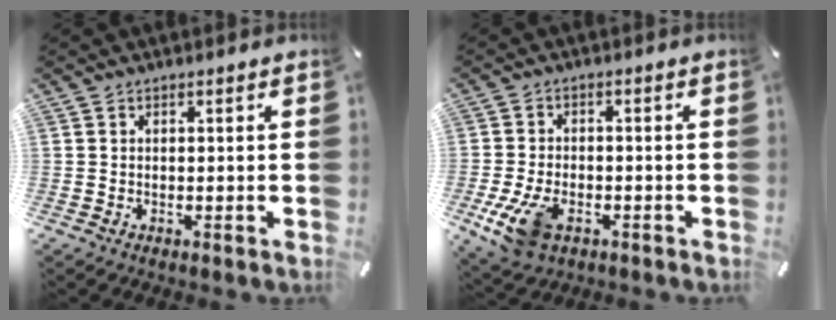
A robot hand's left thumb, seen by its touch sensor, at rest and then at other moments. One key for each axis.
{"total": 9.2, "fx": -3.9, "fy": 5.7, "fz": 6.1, "tx": -0.145, "ty": 0.004, "tz": -0.071}